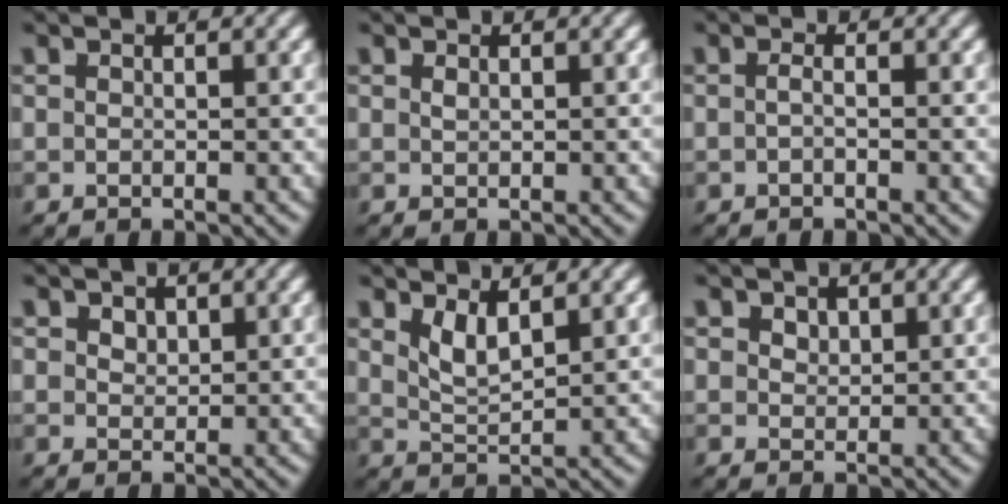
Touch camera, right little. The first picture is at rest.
{"total": 0.7, "force": [0.1, -0.7, 0.1], "torque": [0.002, -0.007, 0.010]}
{"total": 1.0, "force": [-0.6, -0.6, 0.5], "torque": [-0.010, -0.003, -0.009]}
{"total": 1.2, "force": [1.1, 0.4, 0.4], "torque": [-0.002, -0.010, 0.031]}
{"total": 2.3, "force": [1.3, 0.8, 1.8], "torque": [-0.032, -0.012, 0.025]}
{"total": 1.2, "force": [1.1, 0.3, 0.4], "torque": [0.000, -0.010, 0.032]}